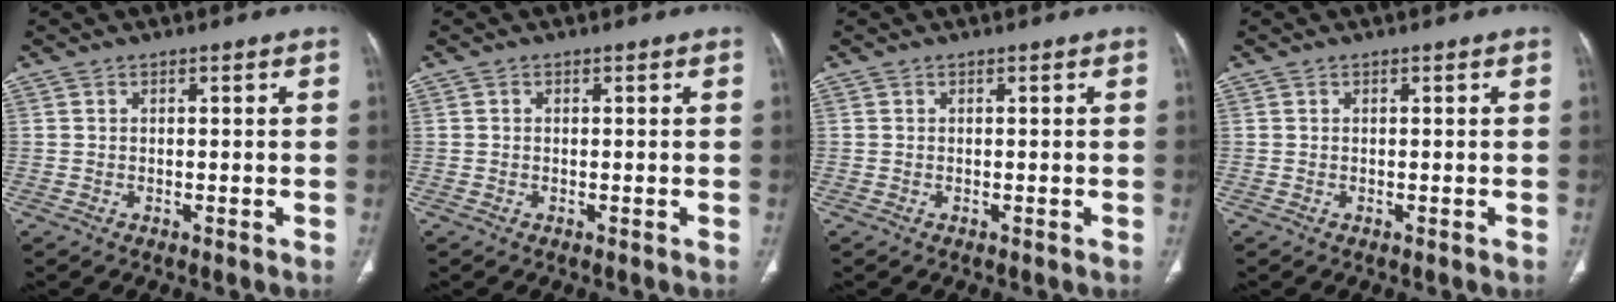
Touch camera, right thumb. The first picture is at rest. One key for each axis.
{"total": 0.0}
{"total": 0.0}
{"total": 0.0}